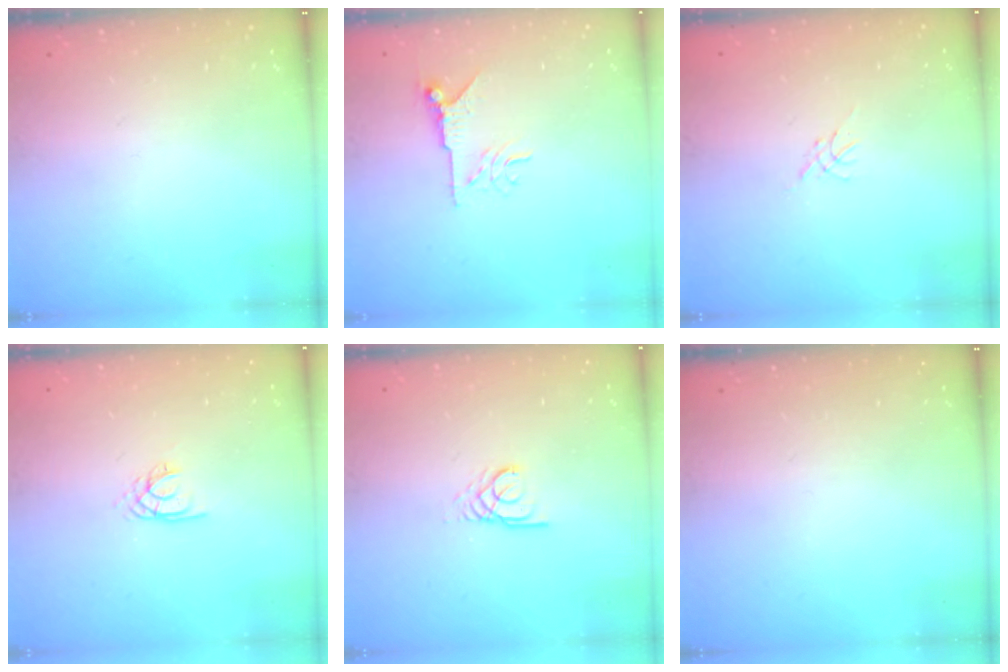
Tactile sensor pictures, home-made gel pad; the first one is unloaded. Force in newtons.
{"total": 7.3, "press": 7.3, "slide": 0.6}
{"total": 0.0}
{"total": 2.0, "press": 1.9, "slide": 0.4}
{"total": 2.6, "press": 2.6, "slide": 0.1}
{"total": 0.0}